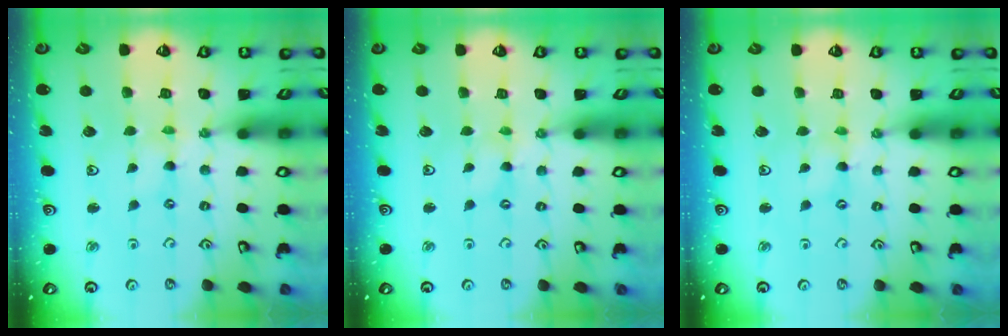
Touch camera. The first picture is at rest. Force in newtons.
{"total": 0.0}
{"total": 0.0}